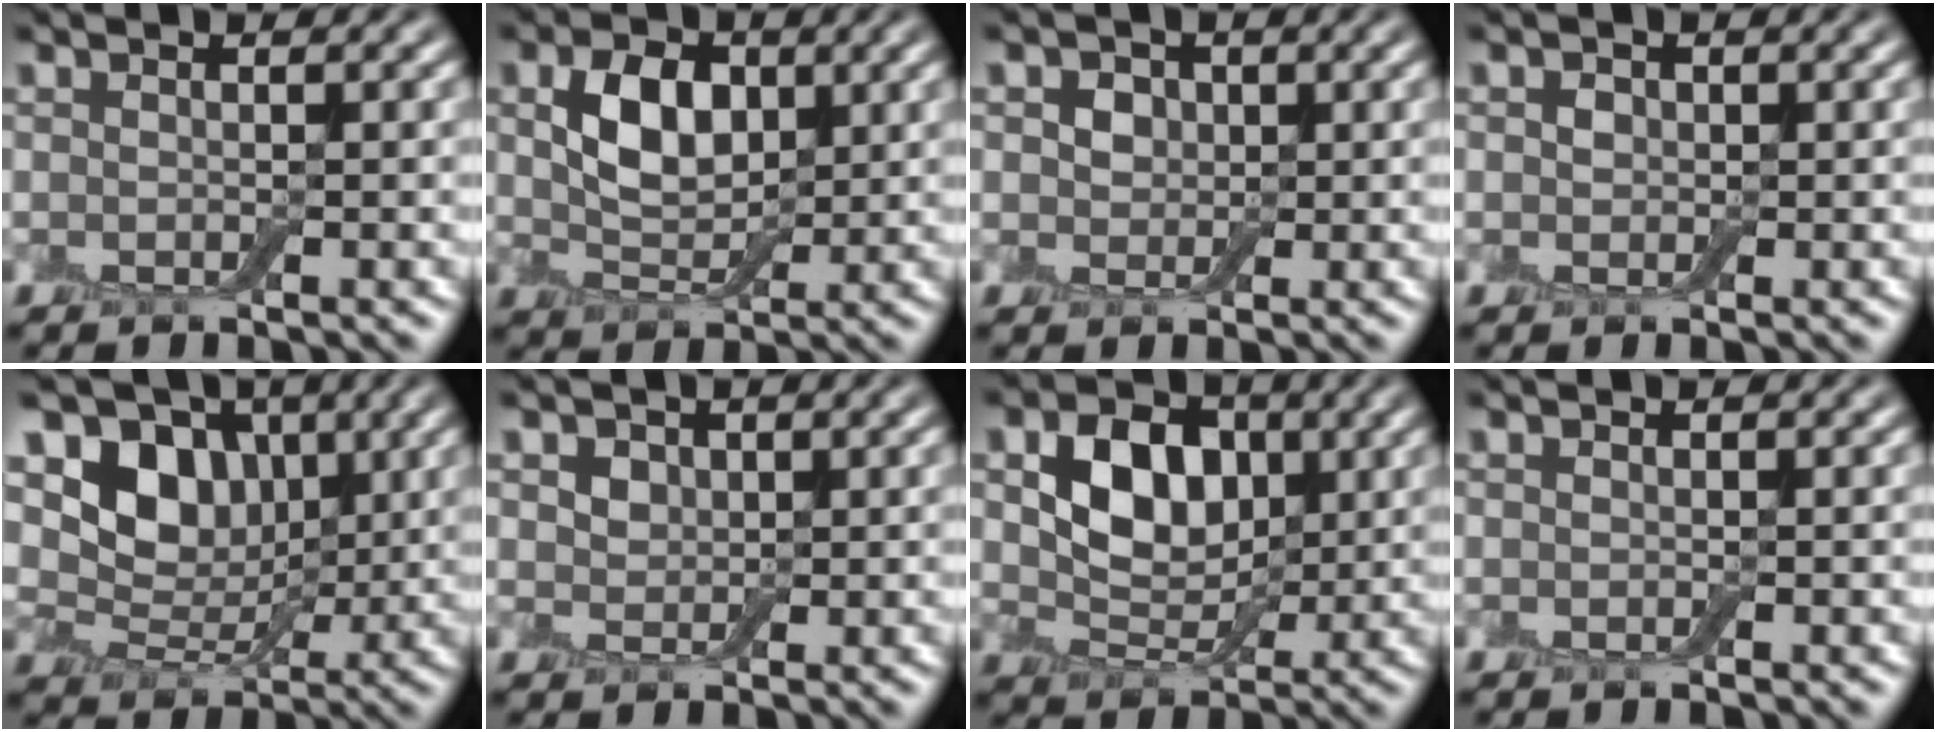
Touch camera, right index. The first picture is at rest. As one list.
[{"total": 4.6, "force": [1.3, 3.1, 3.2], "torque": [-0.066, 0.004, 0.022]}, {"total": 3.1, "force": [1.3, 2.4, 1.5], "torque": [-0.026, 0.013, 0.005]}, {"total": 1.0, "force": [0.2, 0.9, 0.4], "torque": [-0.005, 0.002, -0.002]}, {"total": 6.4, "force": [2.1, 5.0, 3.4], "torque": [-0.050, -0.008, 0.024]}, {"total": 2.5, "force": [1.3, 1.8, 1.1], "torque": [-0.026, 0.010, 0.018]}, {"total": 5.7, "force": [1.3, 4.2, 3.6], "torque": [-0.071, -0.001, 0.016]}, {"total": 0.0}]